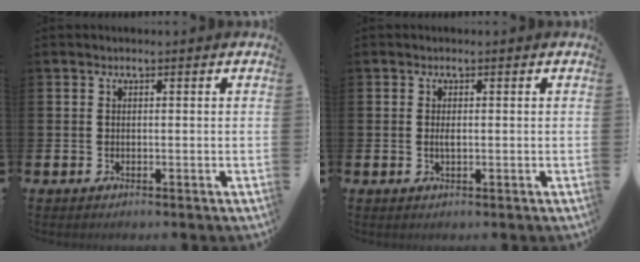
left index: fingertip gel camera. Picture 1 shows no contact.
{"total": 1.1, "force": [0.1, 0.4, 1.0], "torque": [-0.018, 0.002, -0.001]}